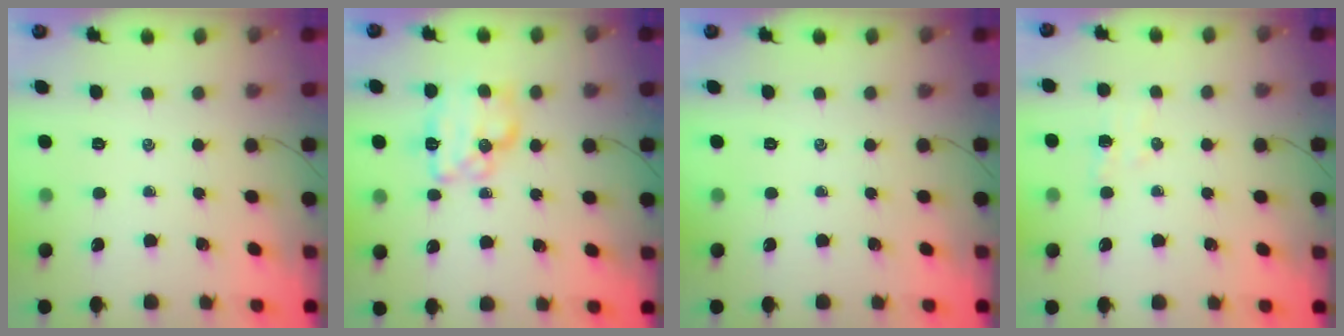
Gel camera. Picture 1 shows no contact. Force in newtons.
{"total": 11.3, "press": 11.3, "slide": 0.5}
{"total": 0.0}
{"total": 3.0, "press": 2.9, "slide": 0.7}